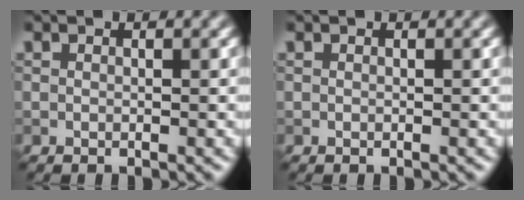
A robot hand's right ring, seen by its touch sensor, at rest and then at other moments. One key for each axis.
{"total": 0.0}